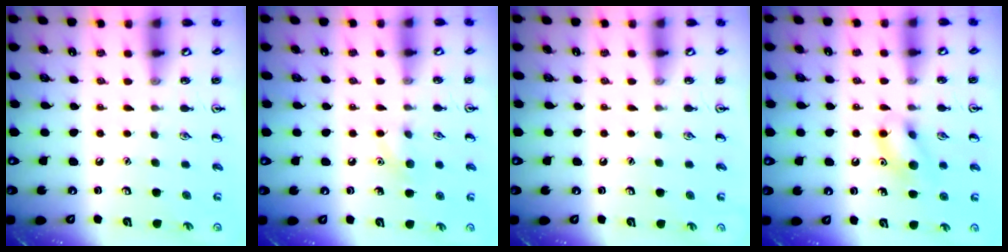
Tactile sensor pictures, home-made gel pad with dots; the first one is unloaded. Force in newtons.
{"total": 6.3, "press": 6.0, "slide": 1.9}
{"total": 0.0}
{"total": 10.1, "press": 10.0, "slide": 1.2}